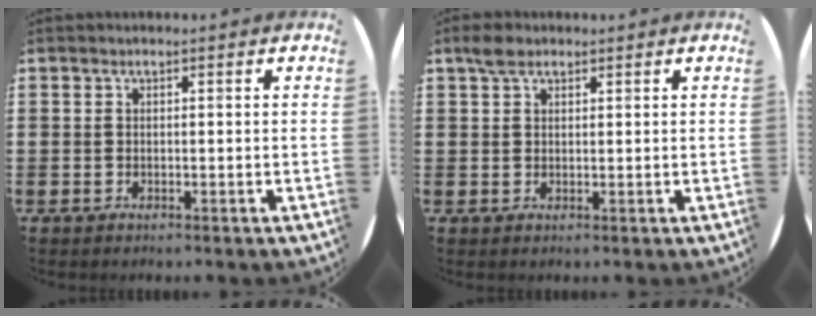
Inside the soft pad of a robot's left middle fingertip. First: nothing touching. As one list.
[{"total": 2.2, "force": [1.7, 1.0, 0.9], "torque": [-0.013, 0.003, 0.029]}]